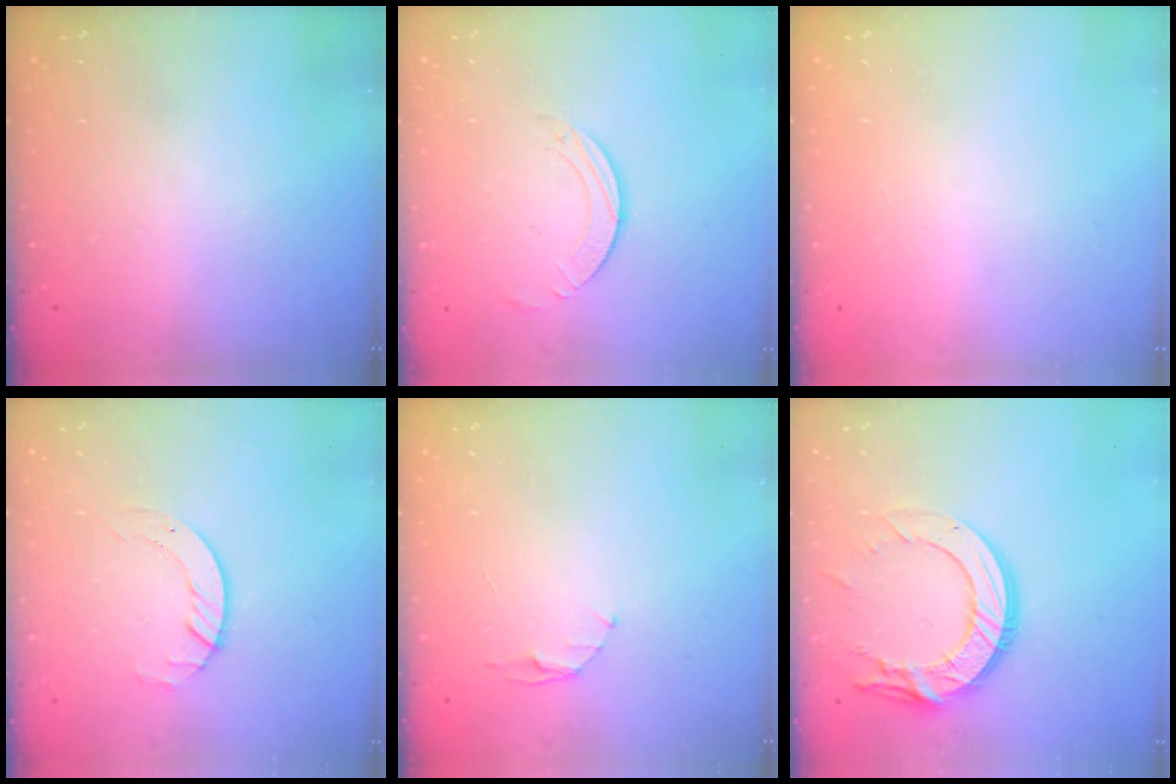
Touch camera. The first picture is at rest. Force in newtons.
{"total": 1.9, "press": 1.9, "slide": 0.1}
{"total": 0.0}
{"total": 3.6, "press": 3.6, "slide": 0.4}
{"total": 3.2, "press": 3.2, "slide": 0.4}
{"total": 14.7, "press": 14.6, "slide": 1.4}